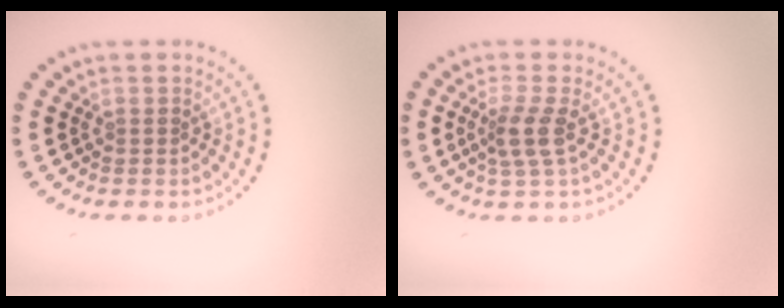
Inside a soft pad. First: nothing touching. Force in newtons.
{"total": 2.5, "press": 2.0, "slide": 1.6}